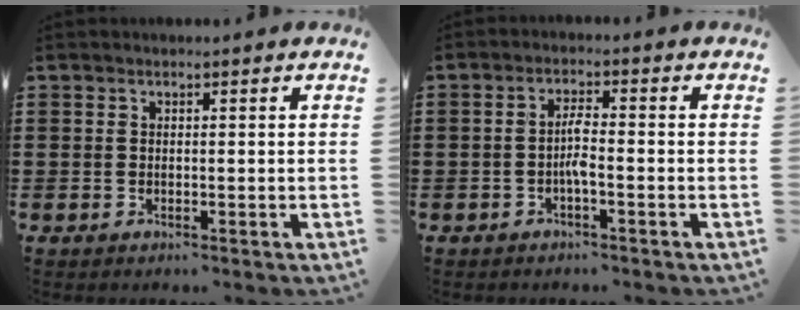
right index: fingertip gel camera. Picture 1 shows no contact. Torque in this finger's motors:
{"motor_torque": [0.78, -0.58, 0.19, 0.09]}